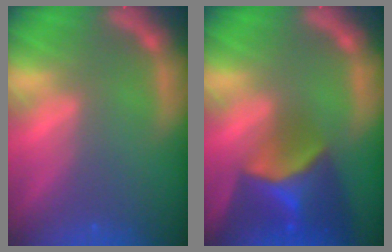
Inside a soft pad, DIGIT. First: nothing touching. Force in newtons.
{"total": 8.9}